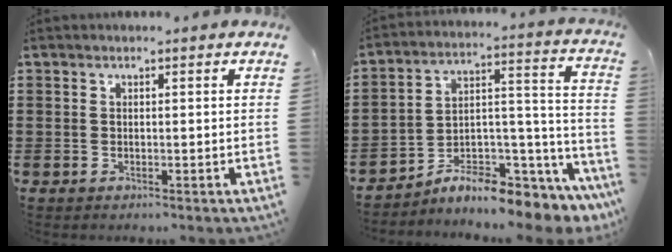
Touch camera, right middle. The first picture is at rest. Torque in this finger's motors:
{"motor_torque": [1.55, -0.59, 0.38, 0.12]}